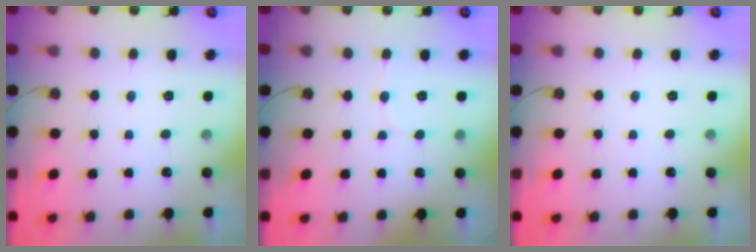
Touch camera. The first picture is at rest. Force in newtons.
{"total": 4.4, "press": 4.2, "slide": 1.2}
{"total": 0.0}